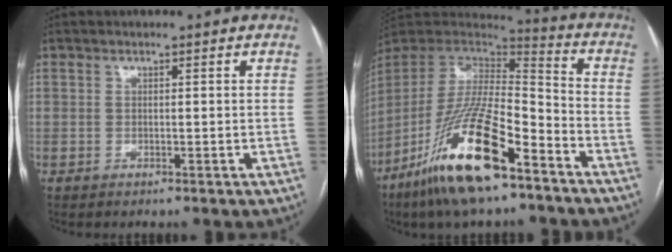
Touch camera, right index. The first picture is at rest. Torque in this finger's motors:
{"motor_torque": [1.05, -1.09, 0.50, 0.04]}